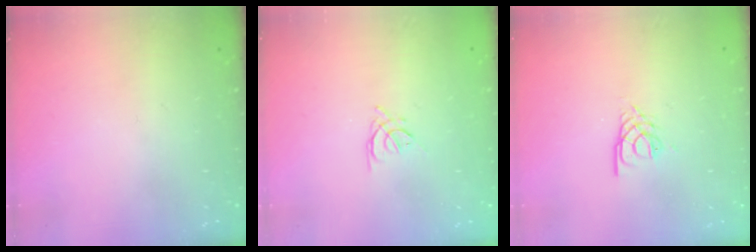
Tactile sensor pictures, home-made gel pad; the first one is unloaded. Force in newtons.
{"total": 2.5, "press": 2.4, "slide": 0.5}
{"total": 2.5, "press": 2.4, "slide": 0.4}